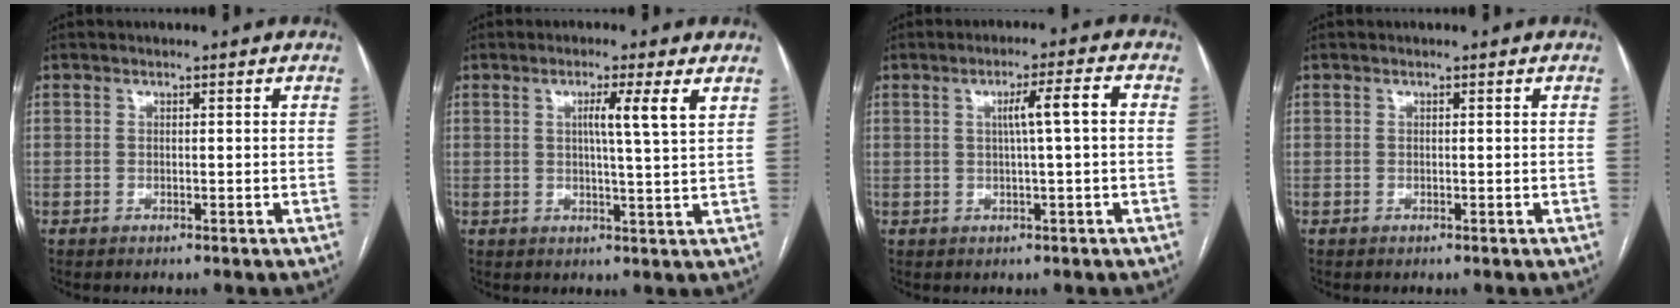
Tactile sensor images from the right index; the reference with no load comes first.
{"total": 5.4, "force": [2.2, -0.7, 4.9], "torque": [-0.075, -0.003, 0.031]}
{"total": 5.1, "force": [0.6, -0.3, 5.0], "torque": [-0.080, 0.010, 0.012]}
{"total": 0.0}